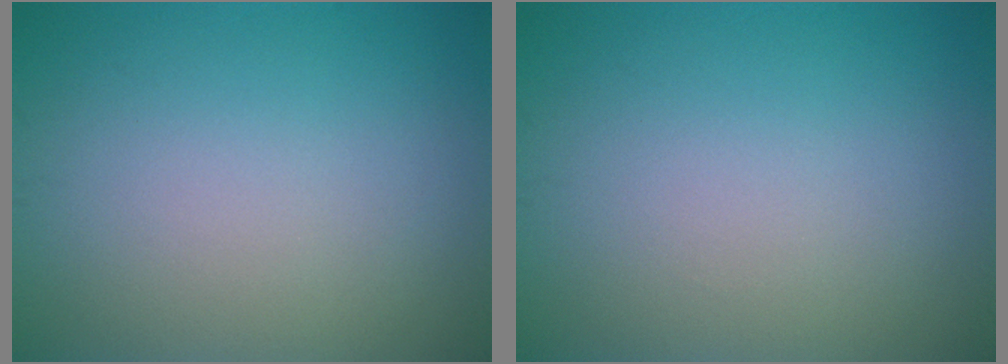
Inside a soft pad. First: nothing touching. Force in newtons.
{"total": 0.0}